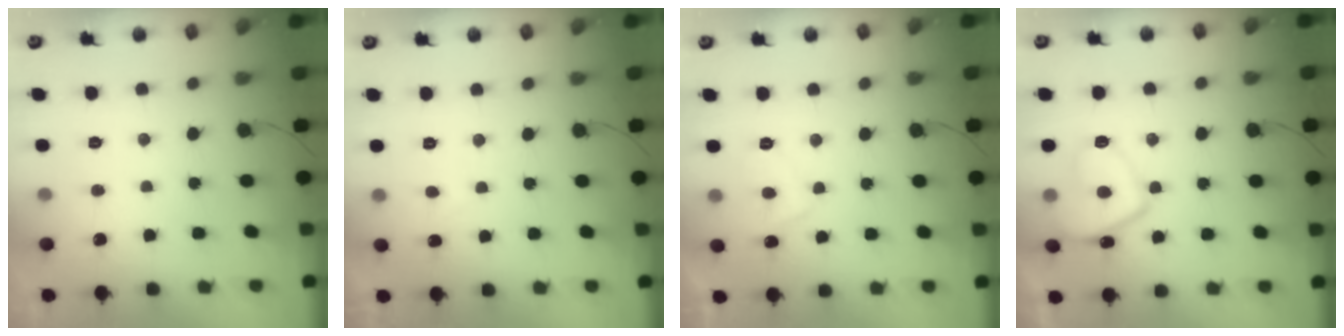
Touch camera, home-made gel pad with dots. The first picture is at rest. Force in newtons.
{"total": 0.6, "press": 0.5, "slide": 0.4}
{"total": 3.6, "press": 3.5, "slide": 1.0}
{"total": 10.3, "press": 10.2, "slide": 1.6}